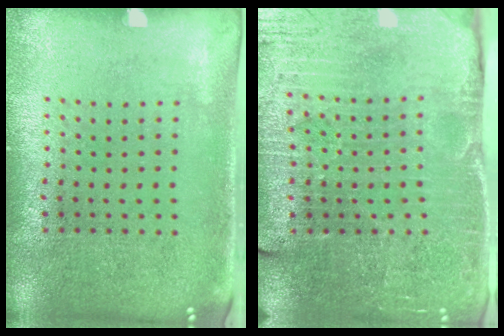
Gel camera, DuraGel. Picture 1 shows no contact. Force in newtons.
{"total": 3.5, "press": 3.4, "slide": 0.4}